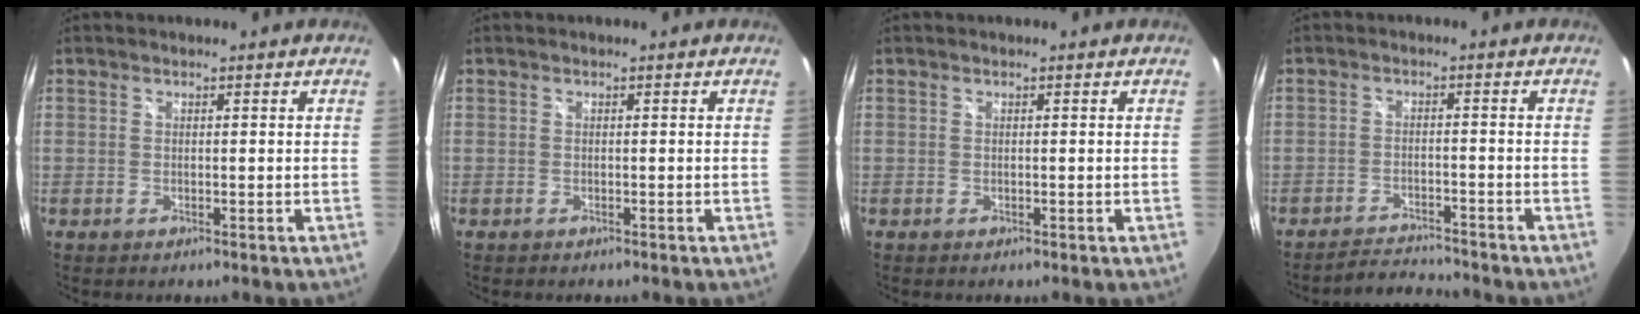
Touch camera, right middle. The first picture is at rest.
{"total": 0.0}
{"total": 0.0}
{"total": 5.3, "force": [-5.3, 0.1, 0.4], "torque": [-0.030, 0.001, -0.091]}